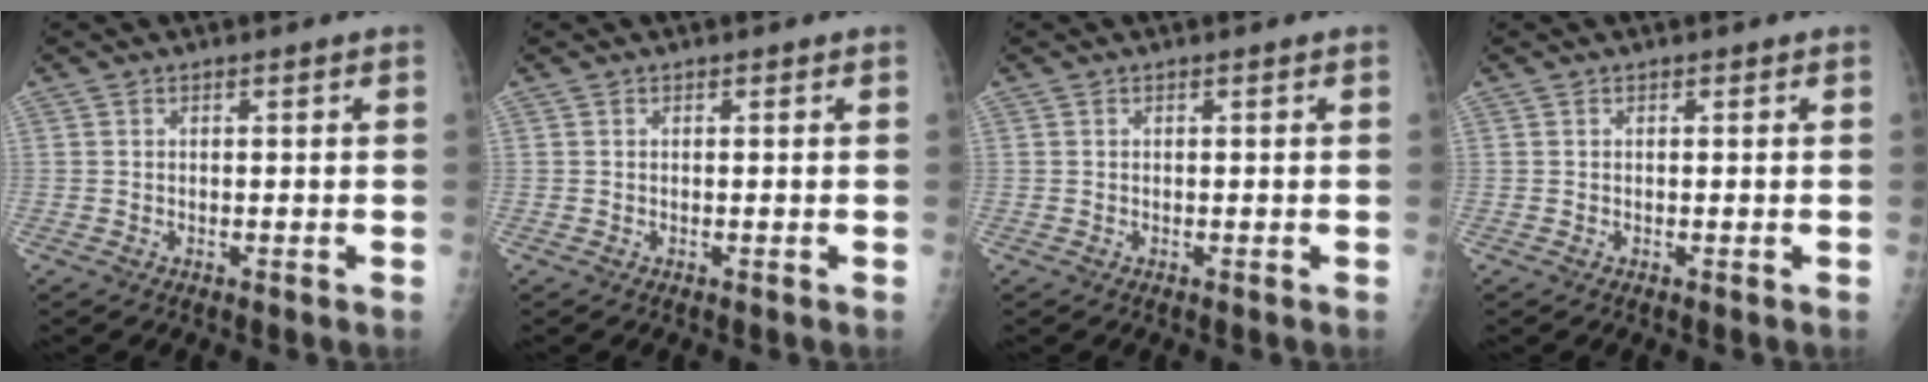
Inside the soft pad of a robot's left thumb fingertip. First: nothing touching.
{"total": 0.0}
{"total": 0.0}
{"total": 0.0}